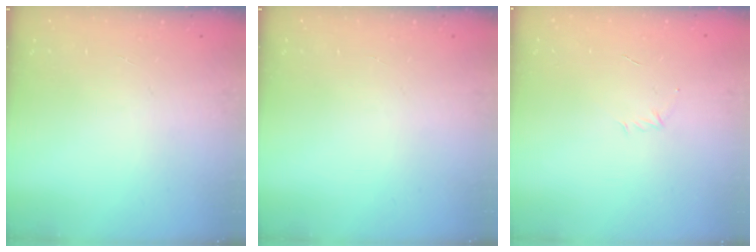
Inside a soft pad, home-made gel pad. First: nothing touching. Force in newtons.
{"total": 0.0}
{"total": 2.9, "press": 2.8, "slide": 0.7}